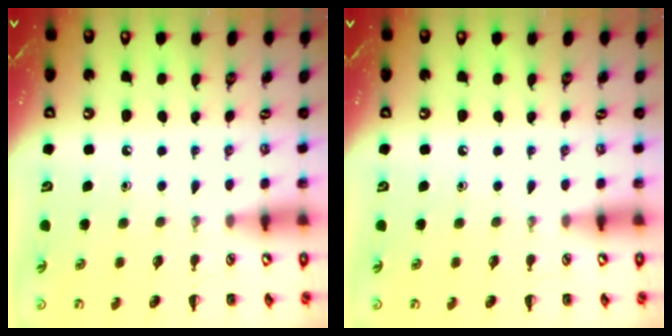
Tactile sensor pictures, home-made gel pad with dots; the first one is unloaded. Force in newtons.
{"total": 0.0}